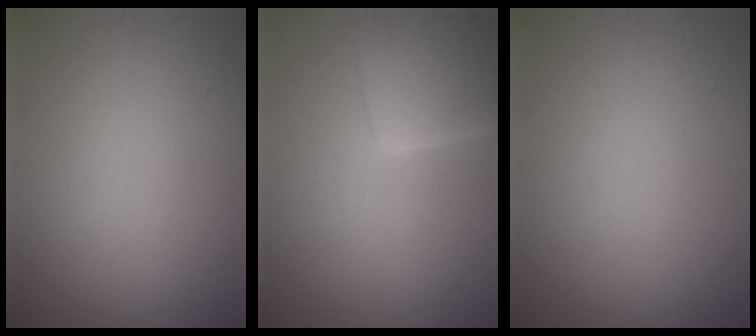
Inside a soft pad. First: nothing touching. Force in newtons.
{"total": 6.9, "press": 6.9, "slide": 0.3}
{"total": 0.0}